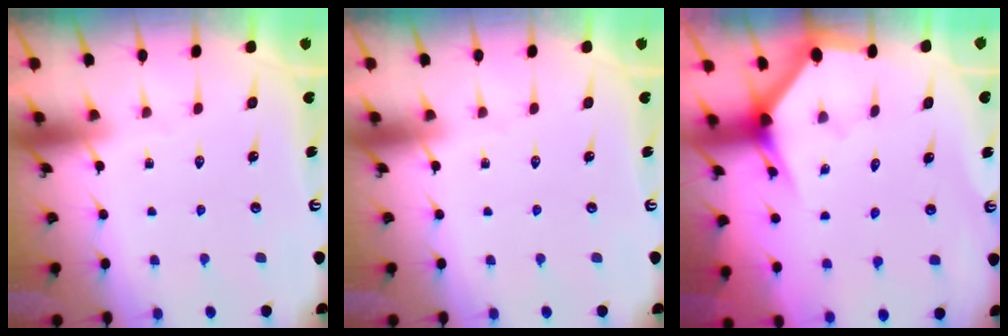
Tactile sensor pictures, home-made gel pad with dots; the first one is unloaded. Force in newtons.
{"total": 0.0}
{"total": 3.0, "press": 3.0, "slide": 0.1}